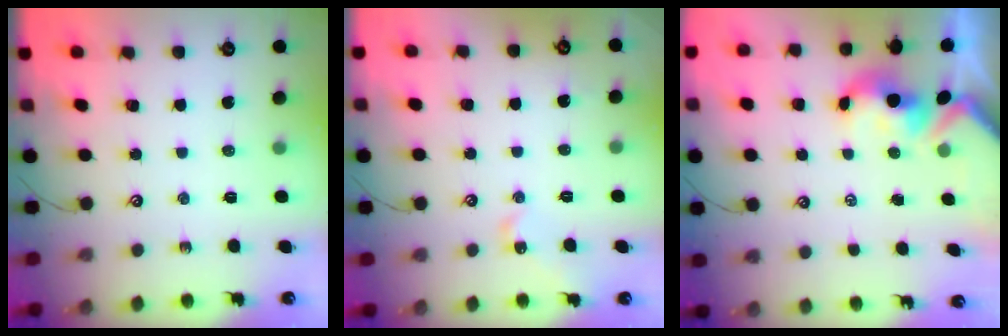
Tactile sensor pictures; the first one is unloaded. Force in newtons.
{"total": 3.5, "press": 3.4, "slide": 0.9}
{"total": 2.1, "press": 2.0, "slide": 0.7}